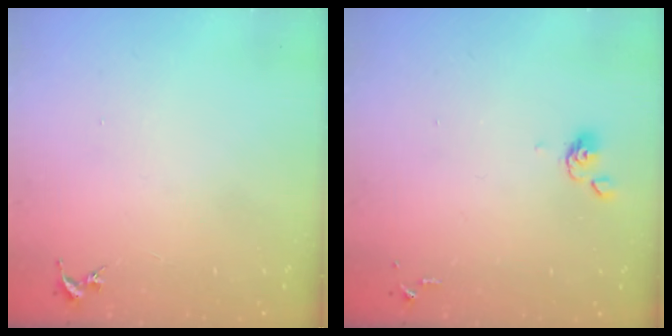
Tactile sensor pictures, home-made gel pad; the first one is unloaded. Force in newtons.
{"total": 4.9, "press": 4.8, "slide": 0.9}